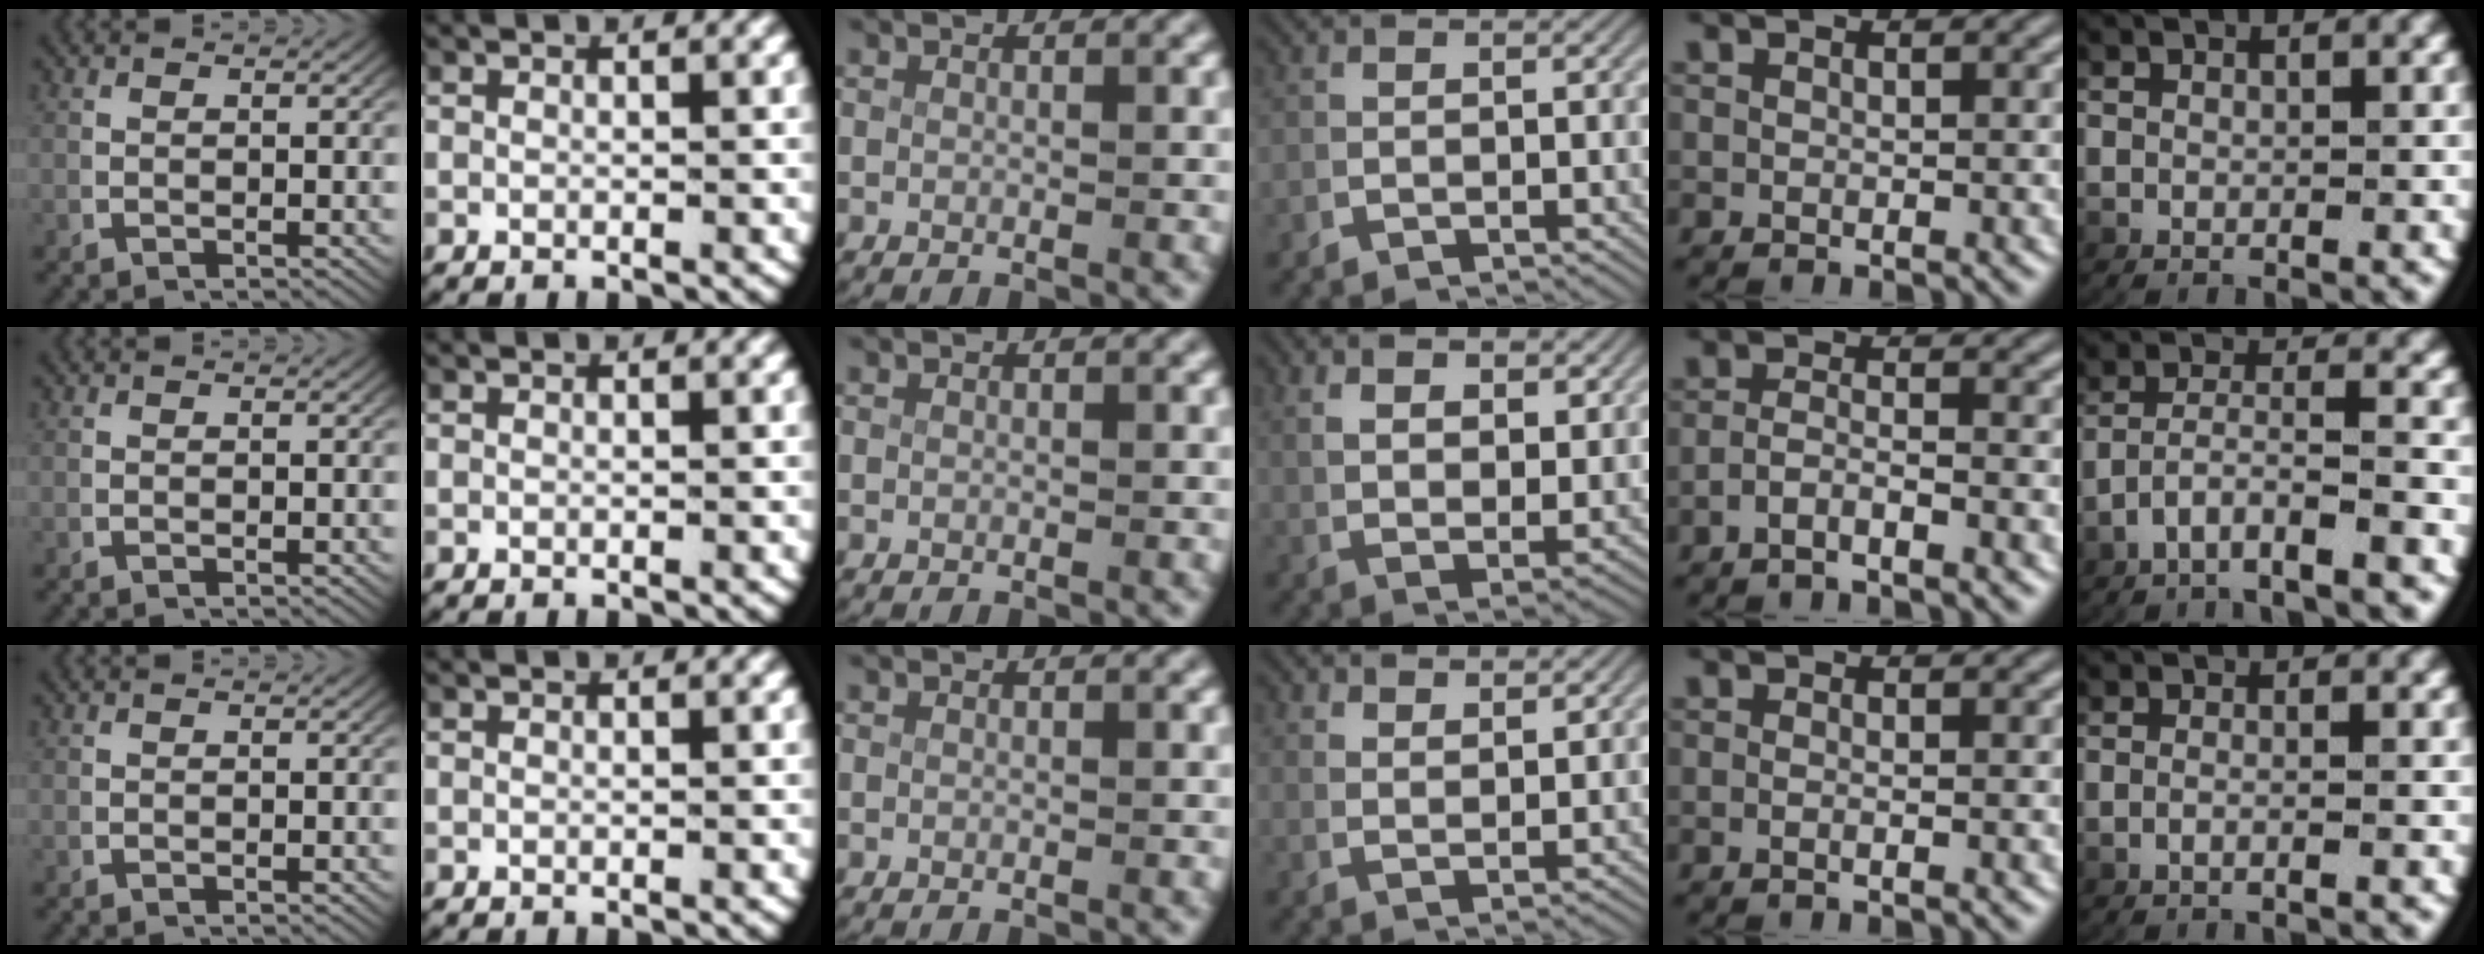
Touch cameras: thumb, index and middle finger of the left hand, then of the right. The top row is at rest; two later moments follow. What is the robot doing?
{"motion": "lift_and_place", "object": "towel"}